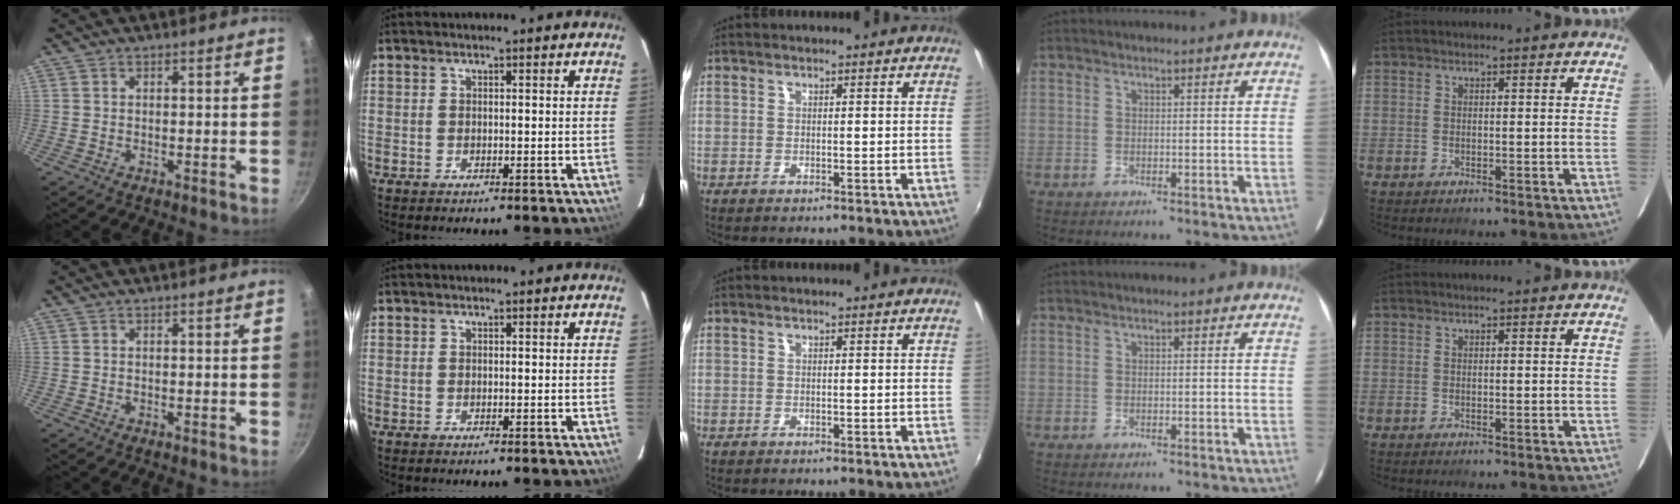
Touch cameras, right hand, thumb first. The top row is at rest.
{}